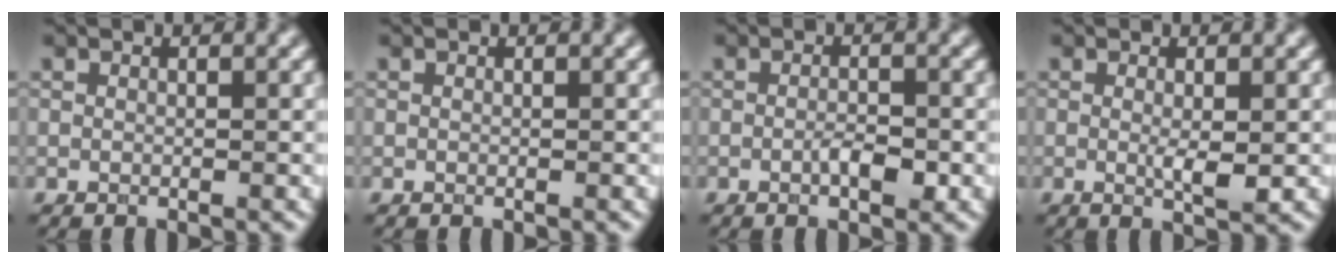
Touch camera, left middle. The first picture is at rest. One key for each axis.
{"total": 0.0}
{"total": 1.9, "fx": -0.6, "fy": 0.7, "fz": 1.7, "tx": -0.032, "ty": -0.004, "tz": -0.012}
{"total": 2.0, "fx": -0.1, "fy": 0.3, "fz": 1.9, "tx": -0.032, "ty": -0.008, "tz": 0.000}